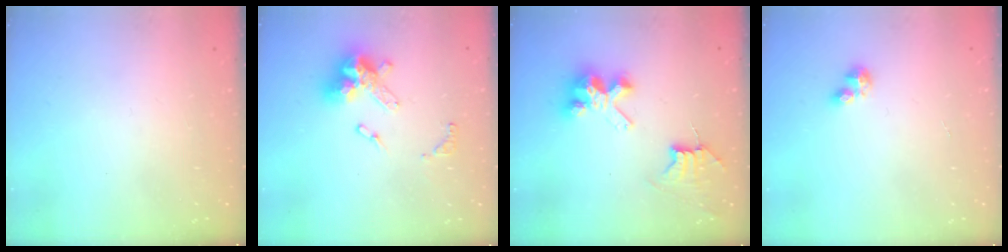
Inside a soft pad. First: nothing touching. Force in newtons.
{"total": 14.1, "press": 14.1, "slide": 0.9}
{"total": 8.2, "press": 8.2, "slide": 0.7}
{"total": 3.4, "press": 3.4, "slide": 0.3}